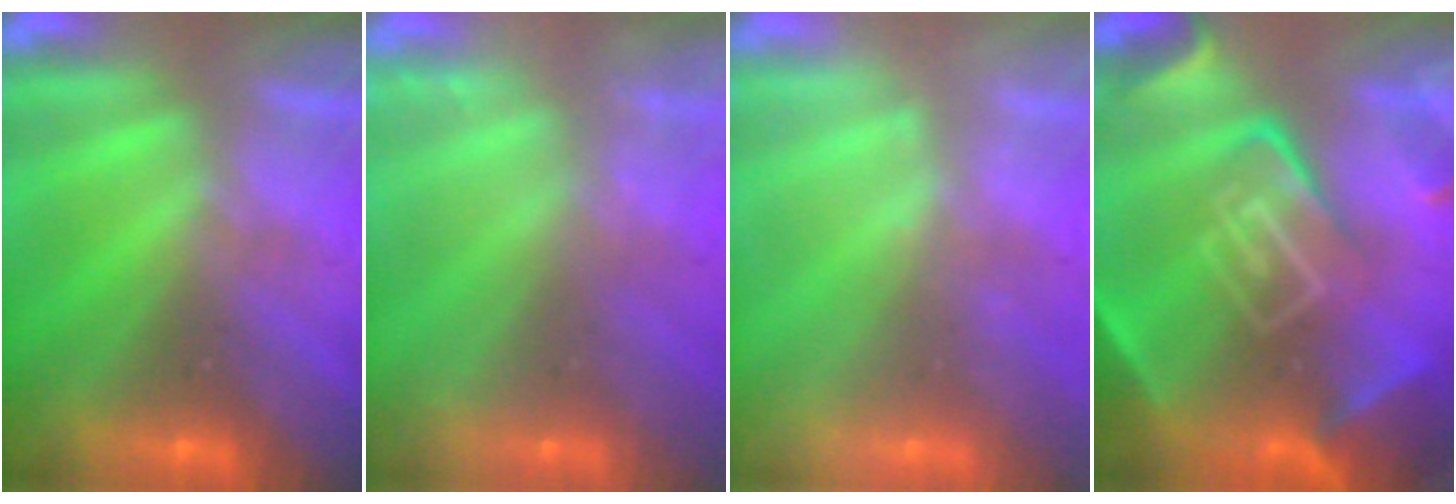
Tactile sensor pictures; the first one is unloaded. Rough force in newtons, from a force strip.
{"total": 2.2}
{"total": 2.2}
{"total": 8.4}